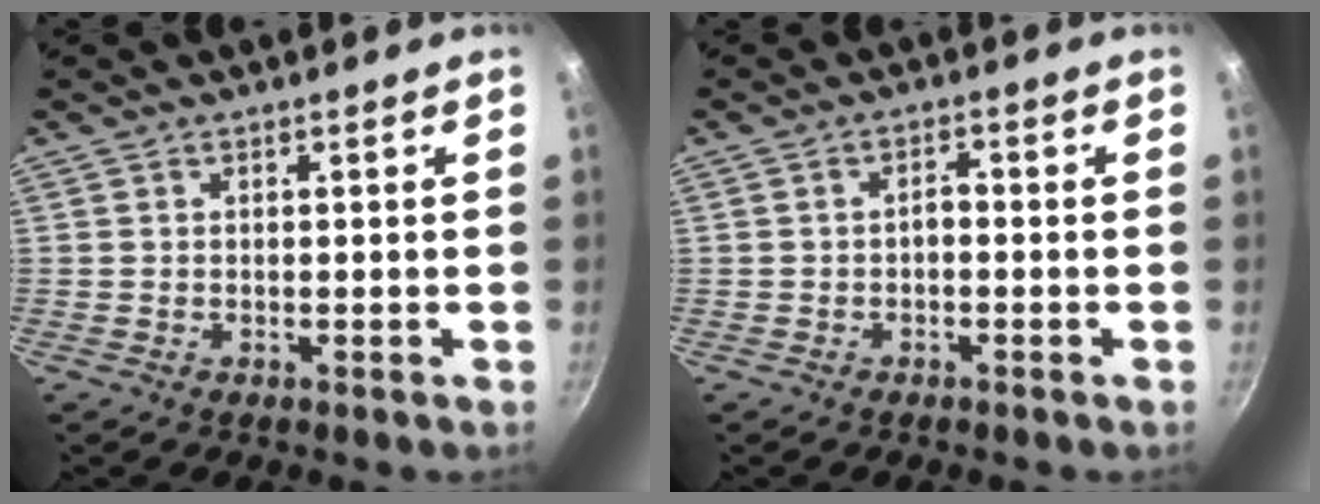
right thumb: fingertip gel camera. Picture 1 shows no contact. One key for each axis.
{"total": 2.3, "fx": -0.8, "fy": 1.2, "fz": 1.7, "tx": -0.022, "ty": 0.017, "tz": -0.015}